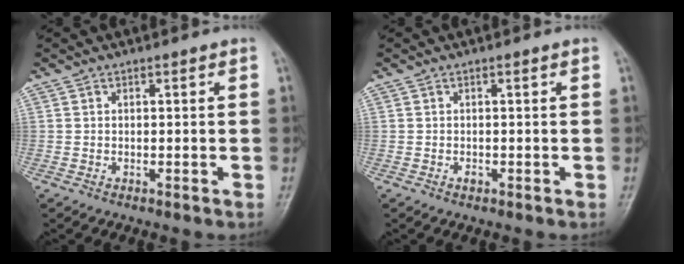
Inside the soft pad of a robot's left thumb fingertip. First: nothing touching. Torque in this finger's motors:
{"motor_torque": [-0.17, 0.12, 0.36, 0.28, 0.00]}